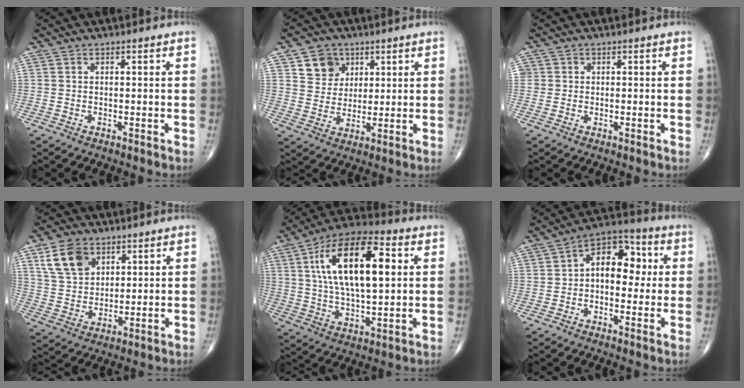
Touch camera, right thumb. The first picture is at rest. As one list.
[{"total": 7.1, "force": [3.5, 5.9, 2.0], "torque": [-0.005, -0.016, 0.062]}, {"total": 1.4, "force": [0.1, 1.4, 0.1], "torque": [0.009, 0.004, -0.001]}, {"total": 9.7, "force": [4.9, 6.6, 5.2], "torque": [-0.078, -0.018, 0.099]}, {"total": 20.4, "force": [4.9, 8.7, 17.8], "torque": [-0.302, 0.007, 0.078]}, {"total": 11.3, "force": [1.0, 7.3, 8.6], "torque": [-0.092, 0.033, 0.003]}]